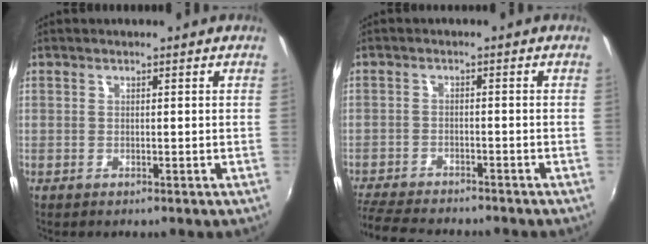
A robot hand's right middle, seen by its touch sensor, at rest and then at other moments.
{"total": 11.0, "force": [-9.9, 2.2, 4.3], "torque": [-0.115, -0.021, -0.165]}